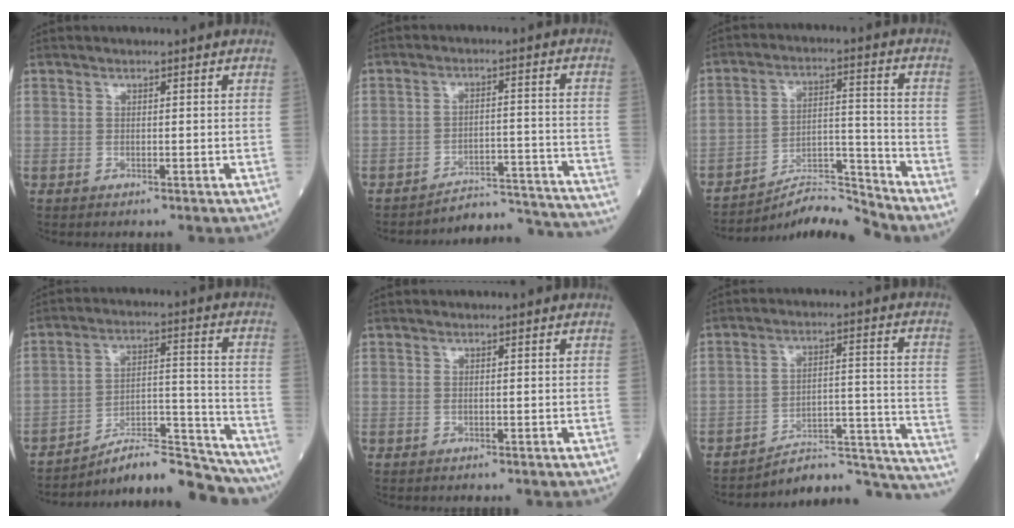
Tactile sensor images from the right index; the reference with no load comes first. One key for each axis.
{"total": 15.1, "fx": -15.1, "fy": 0.1, "fz": 0.3, "tx": 0.026, "ty": 0.033, "tz": -0.192}
{"total": 8.9, "fx": -8.8, "fy": -1.3, "fz": 0.7, "tx": -0.010, "ty": 0.037, "tz": -0.152}
{"total": 14.2, "fx": -13.7, "fy": 0.8, "fz": 3.7, "tx": -0.045, "ty": 0.043, "tz": -0.214}
{"total": 0.0}
{"total": 17.3, "fx": -17.1, "fy": 1.3, "fz": 2.5, "tx": 0.011, "ty": 0.056, "tz": -0.230}